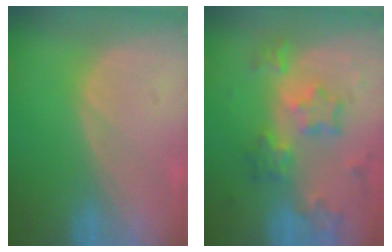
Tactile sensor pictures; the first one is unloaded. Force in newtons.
{"total": 8.5, "press": 7.5, "slide": 4.1}